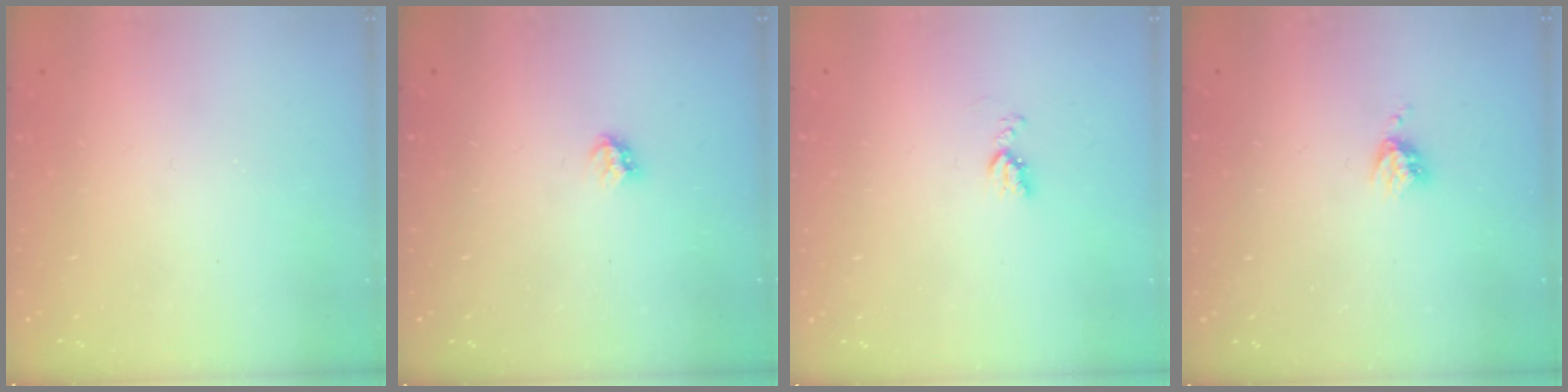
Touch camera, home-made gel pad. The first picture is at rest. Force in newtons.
{"total": 2.8, "press": 2.8, "slide": 0.5}
{"total": 4.5, "press": 4.5, "slide": 0.6}
{"total": 3.3, "press": 3.3, "slide": 0.4}